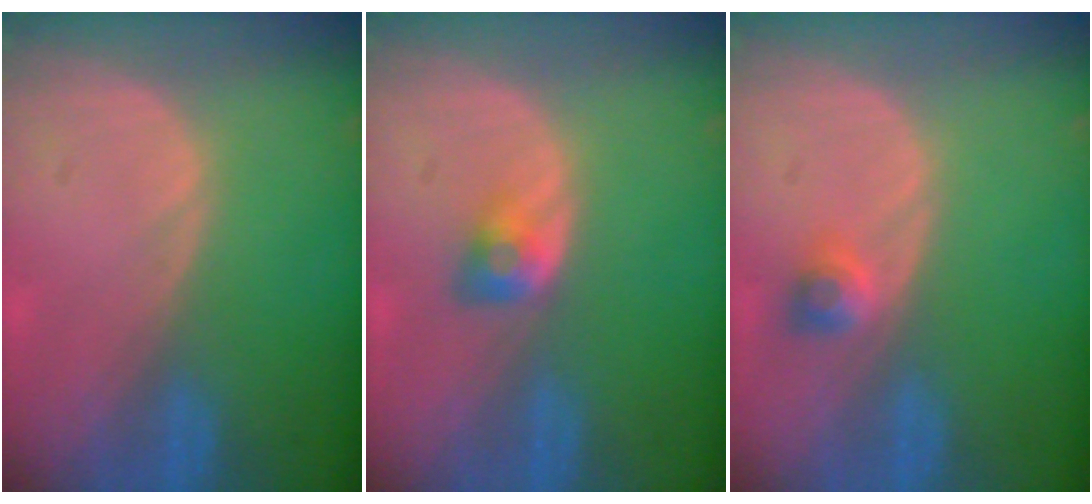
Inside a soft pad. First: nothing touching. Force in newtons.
{"total": 2.9, "press": 2.5, "slide": 1.5}
{"total": 2.4, "press": 2.0, "slide": 1.3}